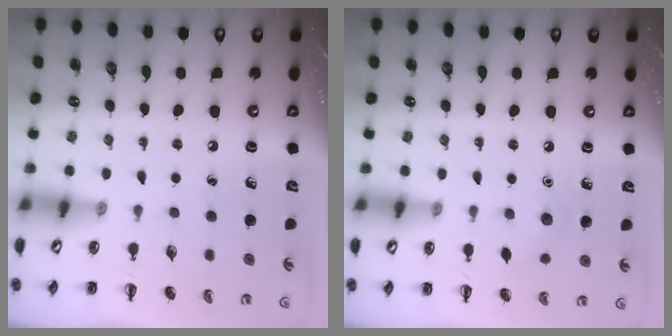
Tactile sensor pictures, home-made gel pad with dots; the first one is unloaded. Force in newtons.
{"total": 5.2, "press": 5.0, "slide": 1.3}